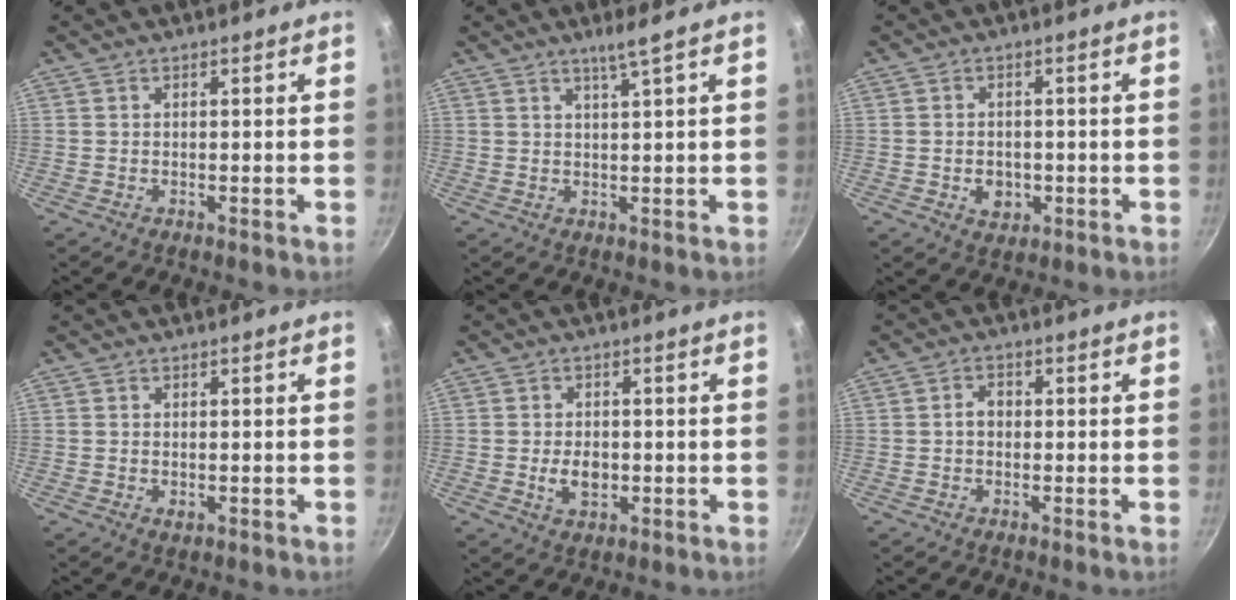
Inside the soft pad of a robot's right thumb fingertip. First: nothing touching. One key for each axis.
{"total": 2.9, "fx": 1.8, "fy": -0.6, "fz": 2.2, "tx": -0.040, "ty": -0.014, "tz": 0.035}
{"total": 4.6, "fx": -1.2, "fy": 3.6, "fz": 2.6, "tx": -0.028, "ty": 0.009, "tz": -0.011}
{"total": 1.3, "fx": -0.2, "fy": 0.9, "fz": 0.9, "tx": -0.015, "ty": -0.002, "tz": -0.002}
{"total": 4.7, "fx": -0.7, "fy": 3.3, "fz": 3.3, "tx": -0.044, "ty": 0.001, "tz": -0.010}
{"total": 2.6, "fx": -0.1, "fy": 2.0, "fz": 1.6, "tx": -0.015, "ty": 0.010, "tz": -0.004}